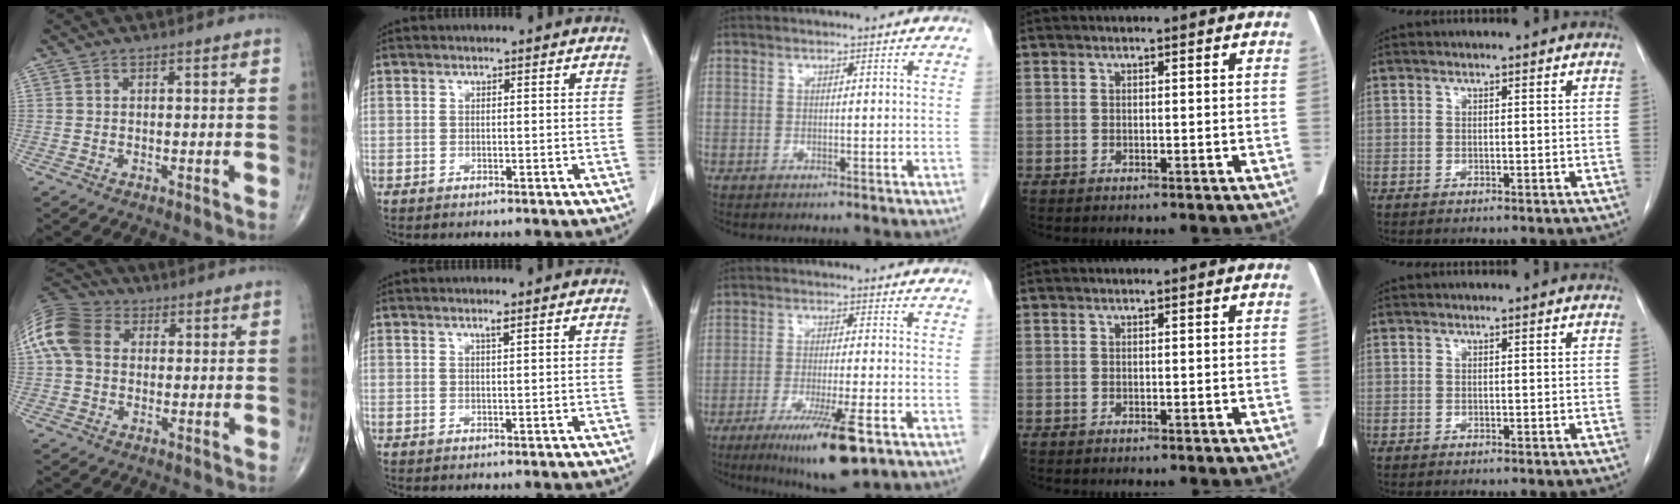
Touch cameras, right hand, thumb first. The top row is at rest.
{"thumb": {"total": 11.8, "force": [2.1, 8.8, 7.5], "torque": [-0.153, 0.027, 0.029]}, "index": {"total": 0.9, "force": [0.6, -0.1, 0.7], "torque": [-0.015, -0.001, 0.012]}, "middle": {"total": 10.9, "force": [-6.0, 0.8, 9.0], "torque": [-0.157, -0.032, -0.094]}}